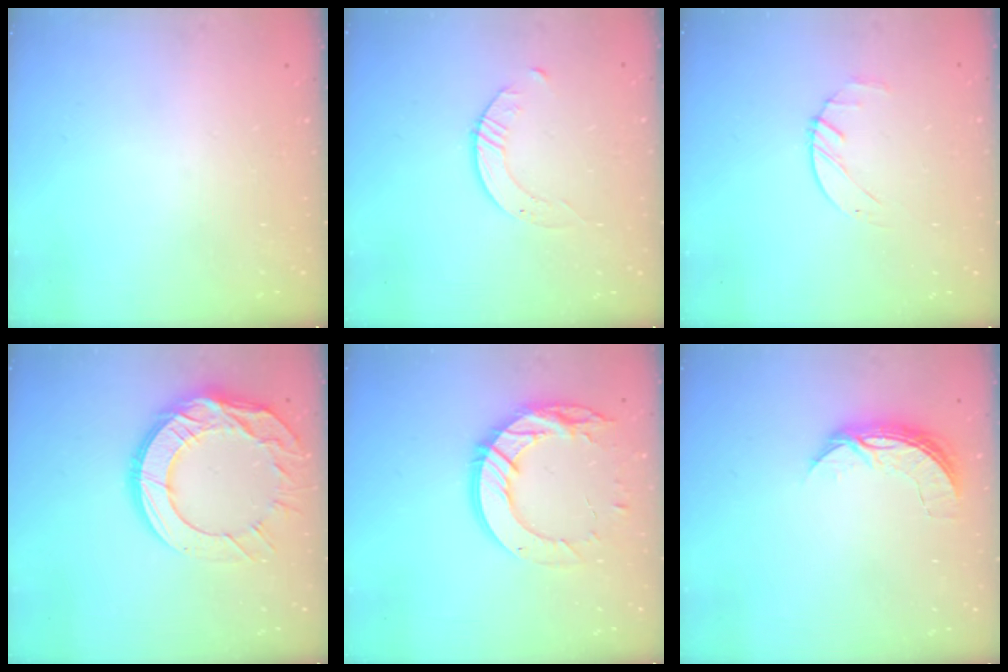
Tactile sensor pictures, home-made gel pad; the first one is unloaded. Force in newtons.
{"total": 2.8, "press": 2.8, "slide": 0.3}
{"total": 1.9, "press": 1.9, "slide": 0.3}
{"total": 17.2, "press": 17.1, "slide": 1.4}
{"total": 16.4, "press": 16.4, "slide": 1.4}
{"total": 6.8, "press": 6.8, "slide": 0.7}